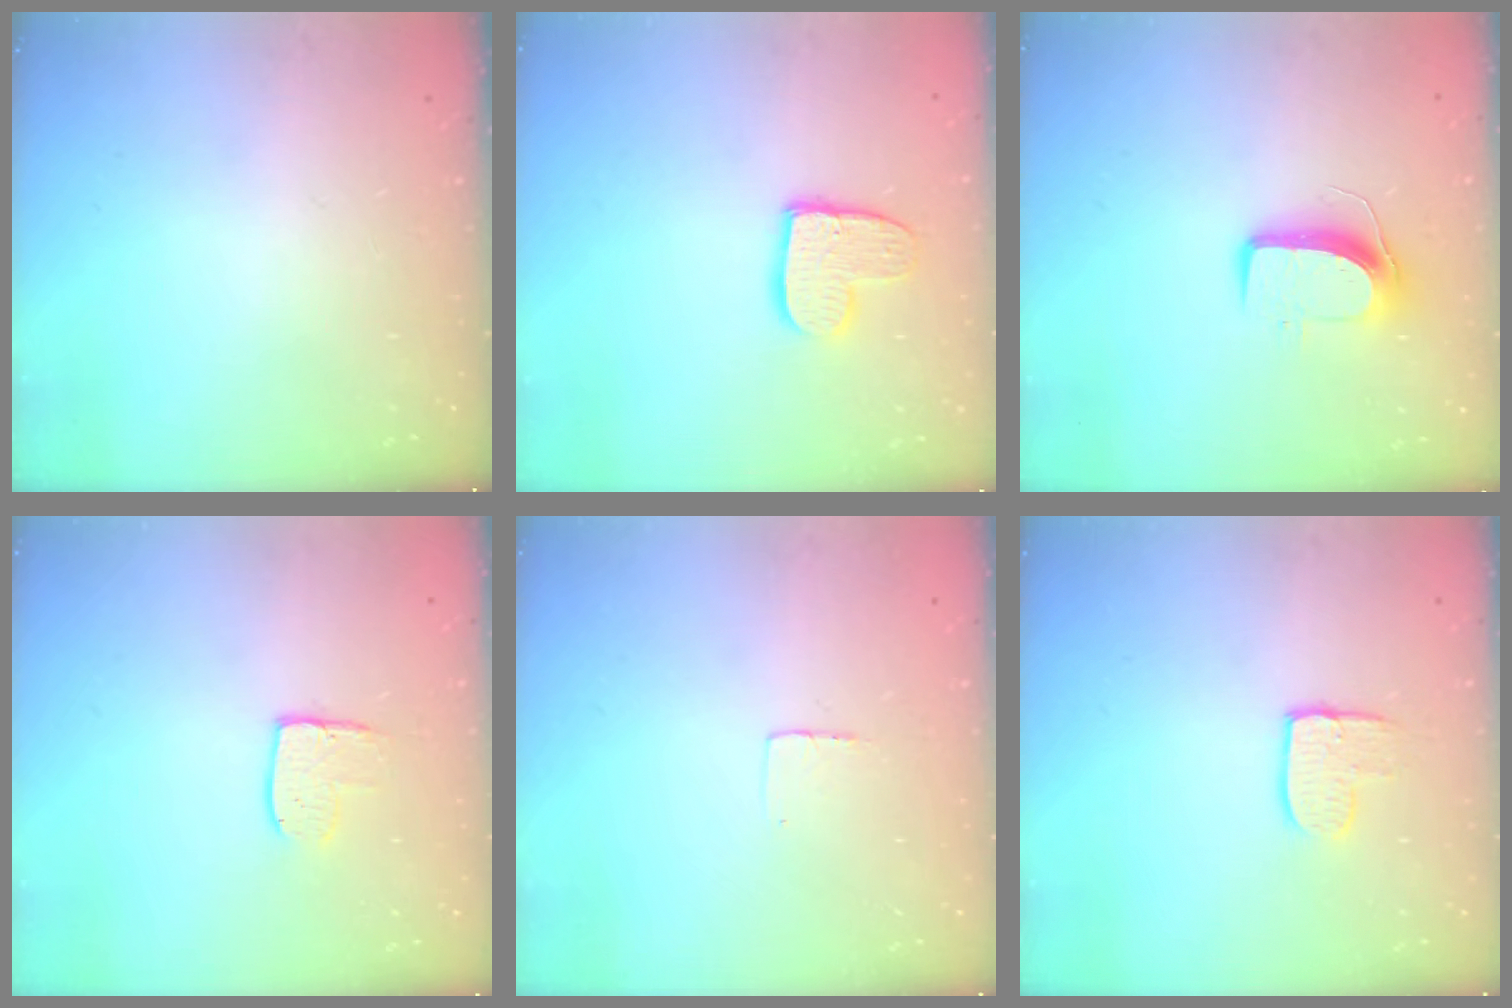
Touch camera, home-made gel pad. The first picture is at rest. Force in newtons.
{"total": 10.1, "press": 10.0, "slide": 0.5}
{"total": 9.9, "press": 9.8, "slide": 1.1}
{"total": 8.4, "press": 8.4, "slide": 0.3}
{"total": 3.0, "press": 3.0, "slide": 0.2}
{"total": 7.0, "press": 7.0, "slide": 0.4}